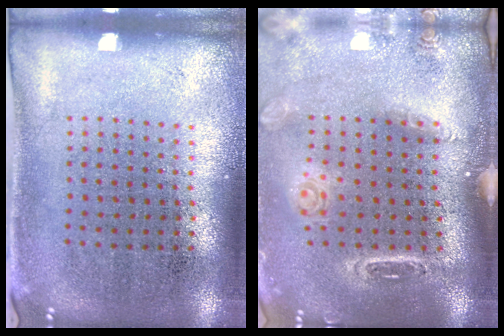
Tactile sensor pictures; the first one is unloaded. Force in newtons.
{"total": 1.6, "press": 1.6, "slide": 0.5}